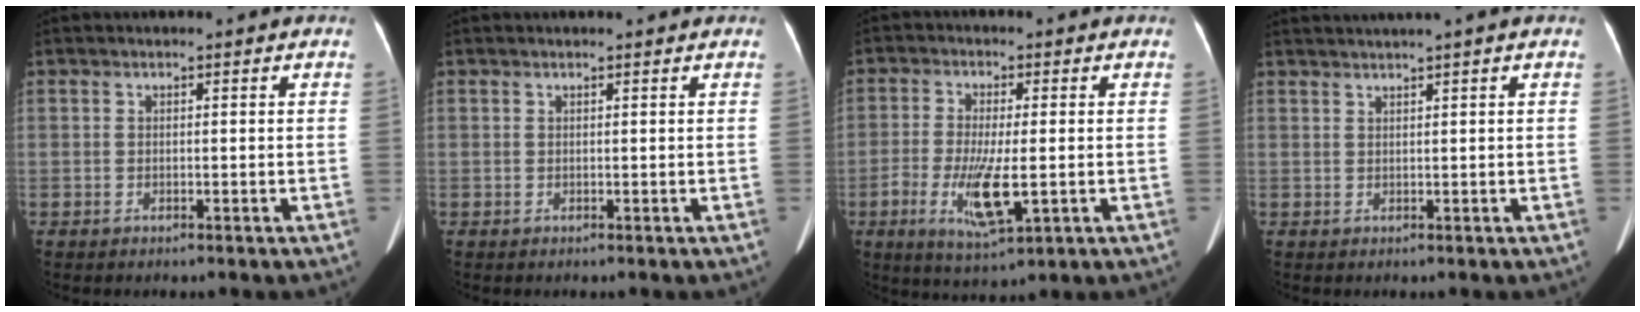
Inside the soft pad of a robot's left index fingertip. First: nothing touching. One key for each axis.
{"total": 1.1, "fx": 1.0, "fy": 0.3, "fz": 0.3, "tx": -0.009, "ty": 0.018, "tz": 0.016}
{"total": 7.9, "fx": -2.0, "fy": 1.9, "fz": 7.4, "tx": -0.147, "ty": -0.019, "tz": -0.029}
{"total": 3.5, "fx": 2.7, "fy": -1.1, "fz": 1.9, "tx": -0.027, "ty": 0.021, "tz": 0.051}